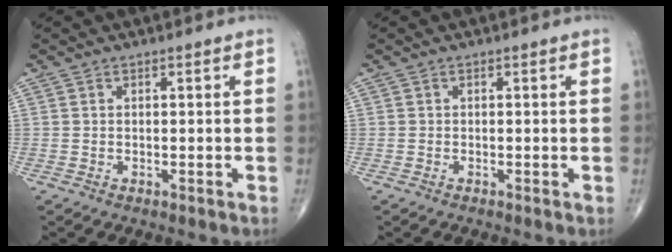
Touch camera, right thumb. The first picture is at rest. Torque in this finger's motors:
{"motor_torque": [-0.21, 0.09, -0.09, 0.03, -0.01]}